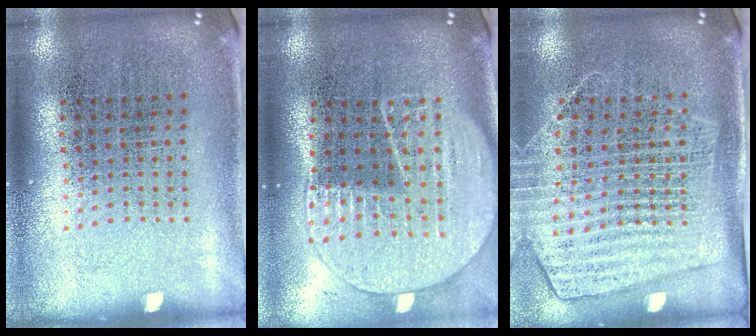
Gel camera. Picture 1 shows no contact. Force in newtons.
{"total": 2.0, "press": 1.8, "slide": 0.8}
{"total": 1.8, "press": 1.5, "slide": 0.9}